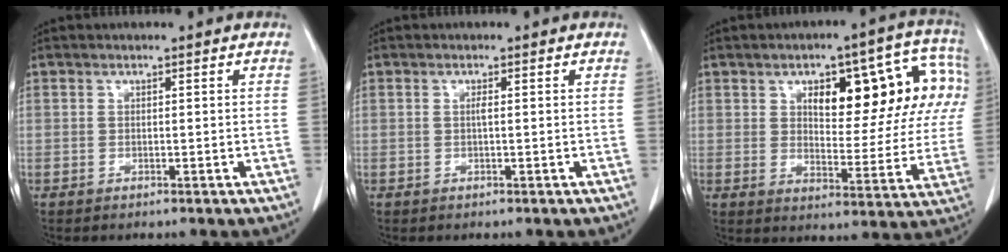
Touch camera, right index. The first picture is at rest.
{"total": 0.6, "force": [0.0, 0.0, 0.6], "torque": [-0.013, 0.000, -0.001]}
{"total": 18.2, "force": [5.8, 7.1, 15.8], "torque": [-0.198, 0.033, 0.080]}